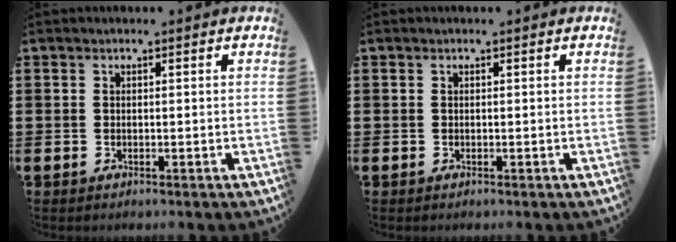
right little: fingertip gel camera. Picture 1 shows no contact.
{"total": 0.0}